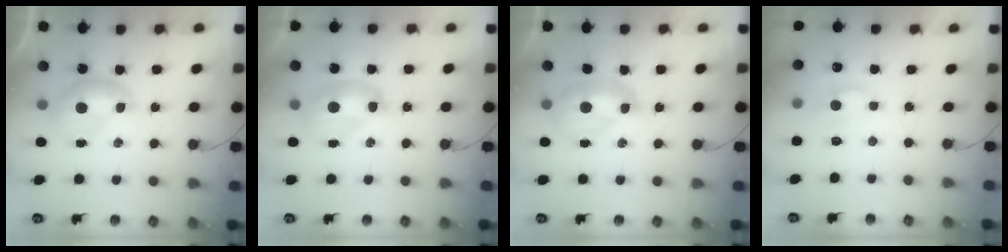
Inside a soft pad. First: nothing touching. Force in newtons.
{"total": 2.8, "press": 2.8, "slide": 0.1}
{"total": 2.2, "press": 2.1, "slide": 0.7}
{"total": 0.9, "press": 0.5, "slide": 0.7}